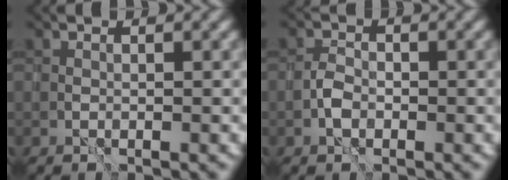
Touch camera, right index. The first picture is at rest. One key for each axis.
{"total": 1.2, "fx": -0.5, "fy": 0.9, "fz": 0.6, "tx": -0.011, "ty": 0.004, "tz": -0.013}